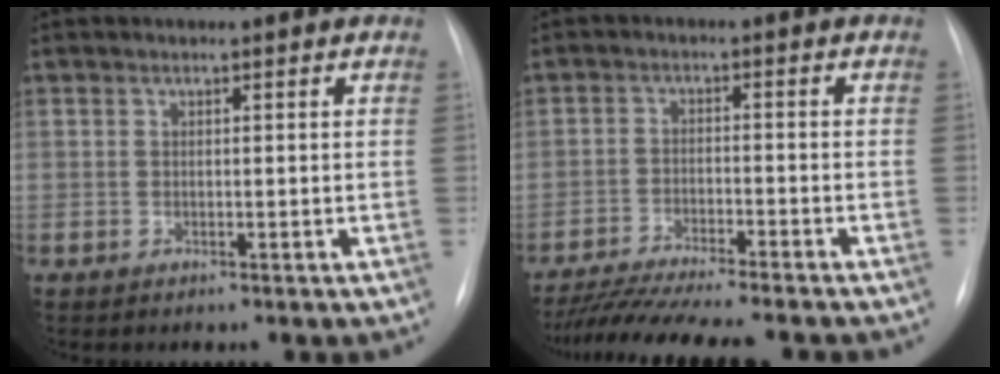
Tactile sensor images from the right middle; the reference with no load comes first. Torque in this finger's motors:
{"motor_torque": [1.04, -1.09, 0.22, 0.06]}